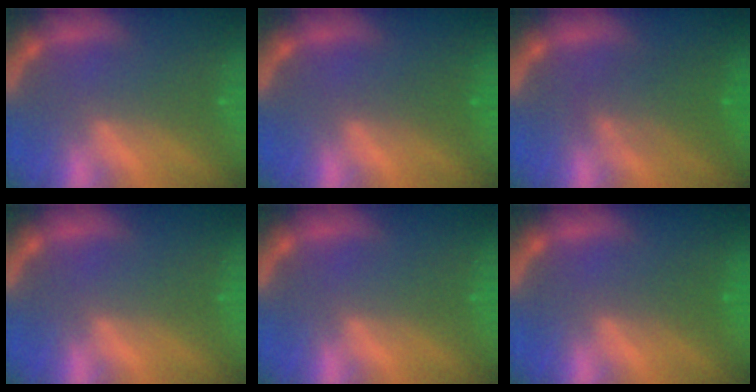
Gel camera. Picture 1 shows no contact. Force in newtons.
{"total": 1.4}
{"total": 4.6}
{"total": 0.0}
{"total": 0.0}
{"total": 1.5}